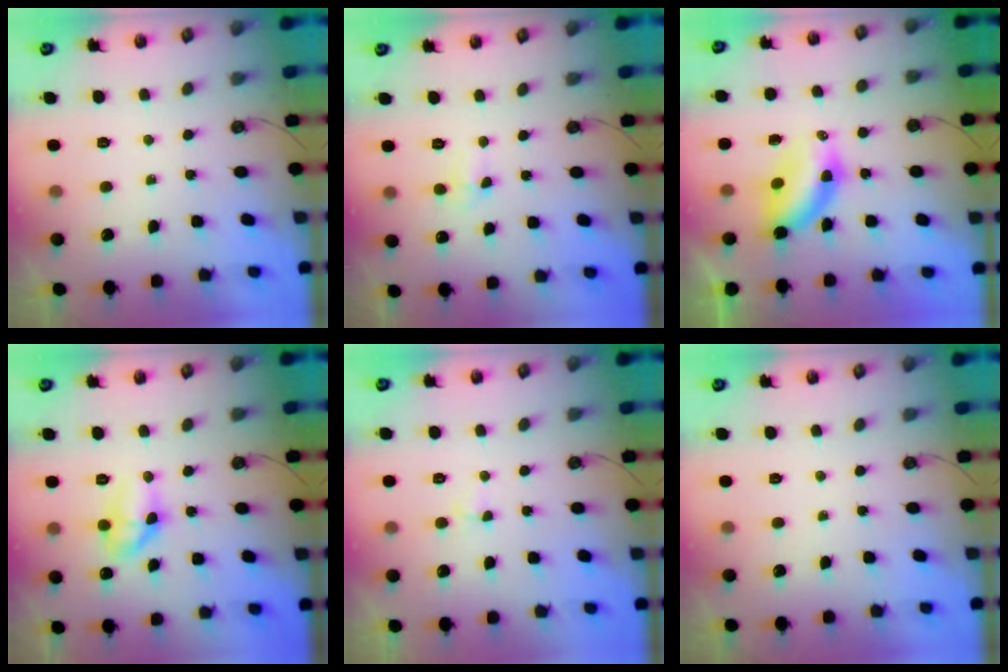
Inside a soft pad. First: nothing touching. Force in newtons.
{"total": 4.0, "press": 2.2, "slide": 3.4}
{"total": 7.4, "press": 7.0, "slide": 2.4}
{"total": 9.8, "press": 9.8, "slide": 0.7}
{"total": 2.4, "press": 2.4, "slide": 0.4}
{"total": 0.0}